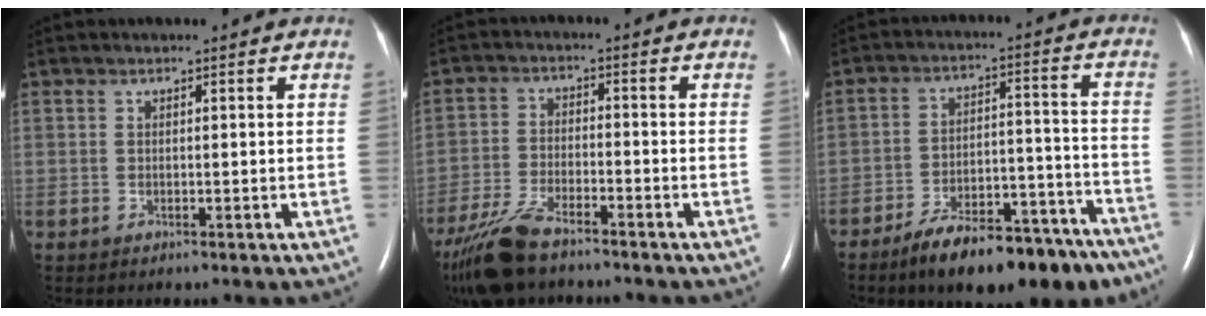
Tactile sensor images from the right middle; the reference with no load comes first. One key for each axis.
{"total": 9.5, "fx": -7.7, "fy": 2.3, "fz": 5.2, "tx": -0.111, "ty": -0.023, "tz": -0.144}
{"total": 17.1, "fx": -13.5, "fy": 5.6, "fz": 8.9, "tx": -0.095, "ty": 0.041, "tz": -0.203}